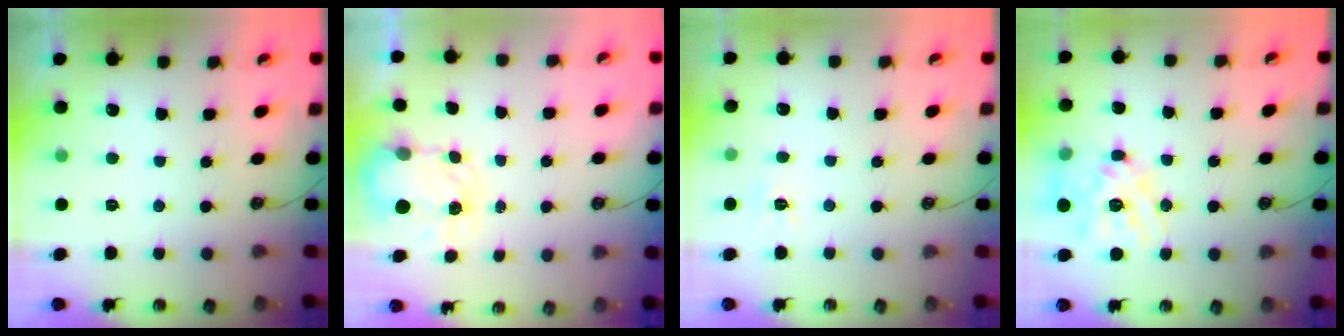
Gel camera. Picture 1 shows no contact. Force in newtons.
{"total": 3.8, "press": 3.7, "slide": 0.5}
{"total": 5.0, "press": 5.0, "slide": 0.6}
{"total": 18.5, "press": 18.3, "slide": 2.2}